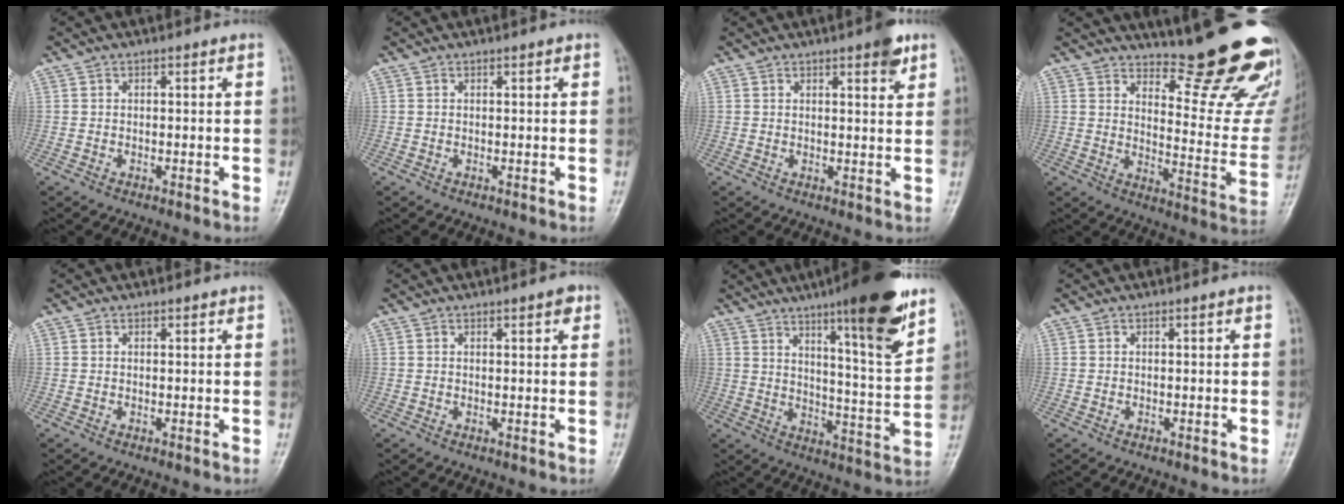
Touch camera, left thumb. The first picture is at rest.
{"total": 0.5, "force": [0.3, 0.2, 0.4], "torque": [-0.006, -0.001, 0.002]}
{"total": 4.2, "force": [2.6, 1.1, 3.1], "torque": [-0.035, -0.013, 0.031]}
{"total": 23.0, "force": [19.2, 4.5, 11.9], "torque": [-0.120, -0.182, 0.241]}
{"total": 0.5, "force": [0.4, 0.2, 0.2], "torque": [-0.006, -0.003, 0.005]}
{"total": 1.9, "force": [1.1, 0.6, 1.5], "torque": [-0.016, -0.003, 0.012]}
{"total": 18.1, "force": [11.5, 2.5, 13.8], "torque": [-0.179, -0.067, 0.173]}
{"total": 0.0}